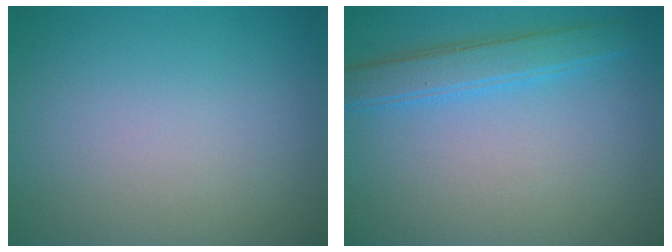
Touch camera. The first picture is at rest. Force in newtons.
{"total": 2.4, "press": 2.4, "slide": 0.2}